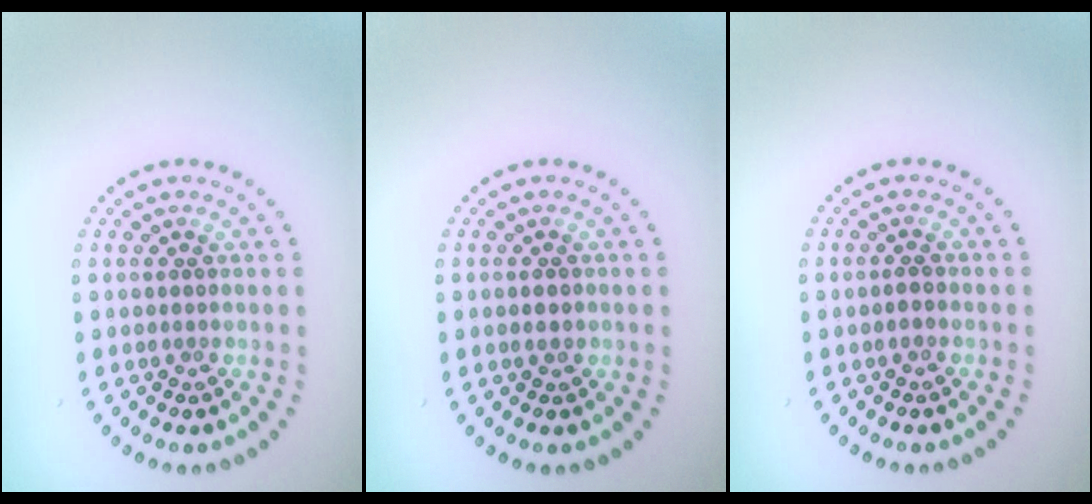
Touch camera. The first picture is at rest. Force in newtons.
{"total": 1.1, "press": 1.1, "slide": 0.1}
{"total": 0.9, "press": 0.9, "slide": 0.2}